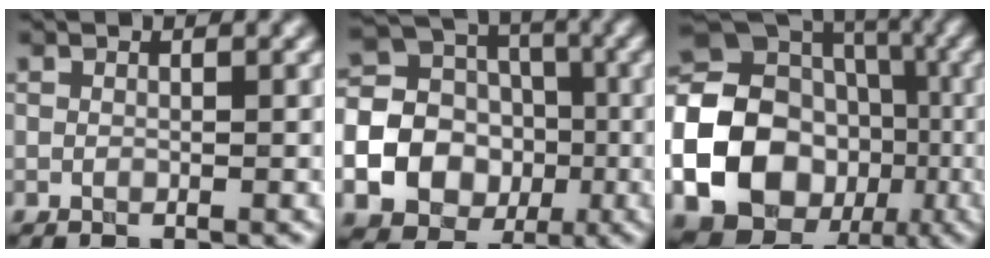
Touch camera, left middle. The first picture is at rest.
{"total": 20.9, "force": [-5.9, 19.3, 5.5], "torque": [-0.156, -0.046, -0.125]}
{"total": 26.2, "force": [-6.6, 23.6, 9.2], "torque": [-0.199, -0.022, -0.157]}